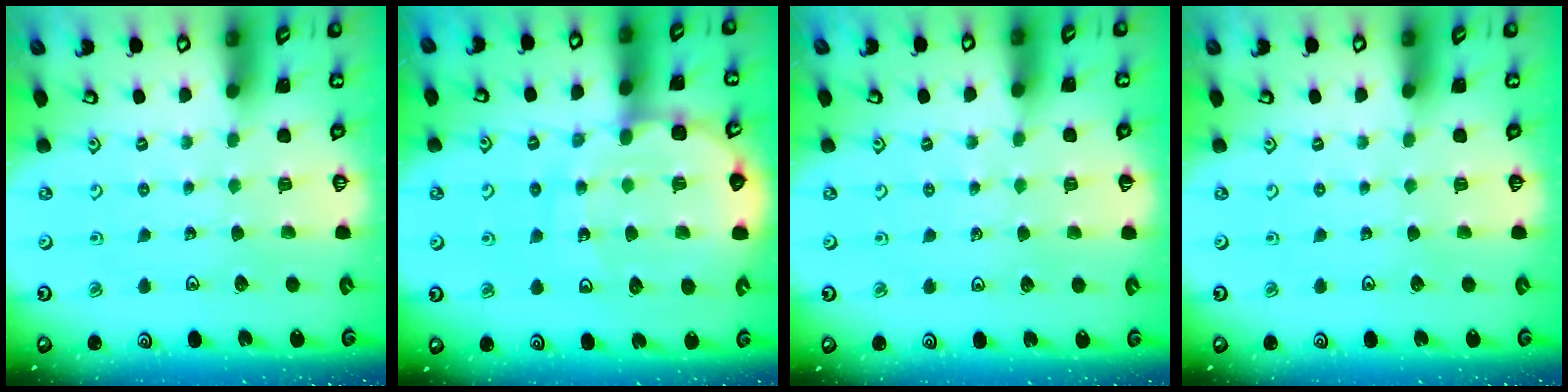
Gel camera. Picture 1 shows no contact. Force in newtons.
{"total": 13.0, "press": 12.6, "slide": 3.1}
{"total": 2.1, "press": 2.1, "slide": 0.4}
{"total": 0.0}